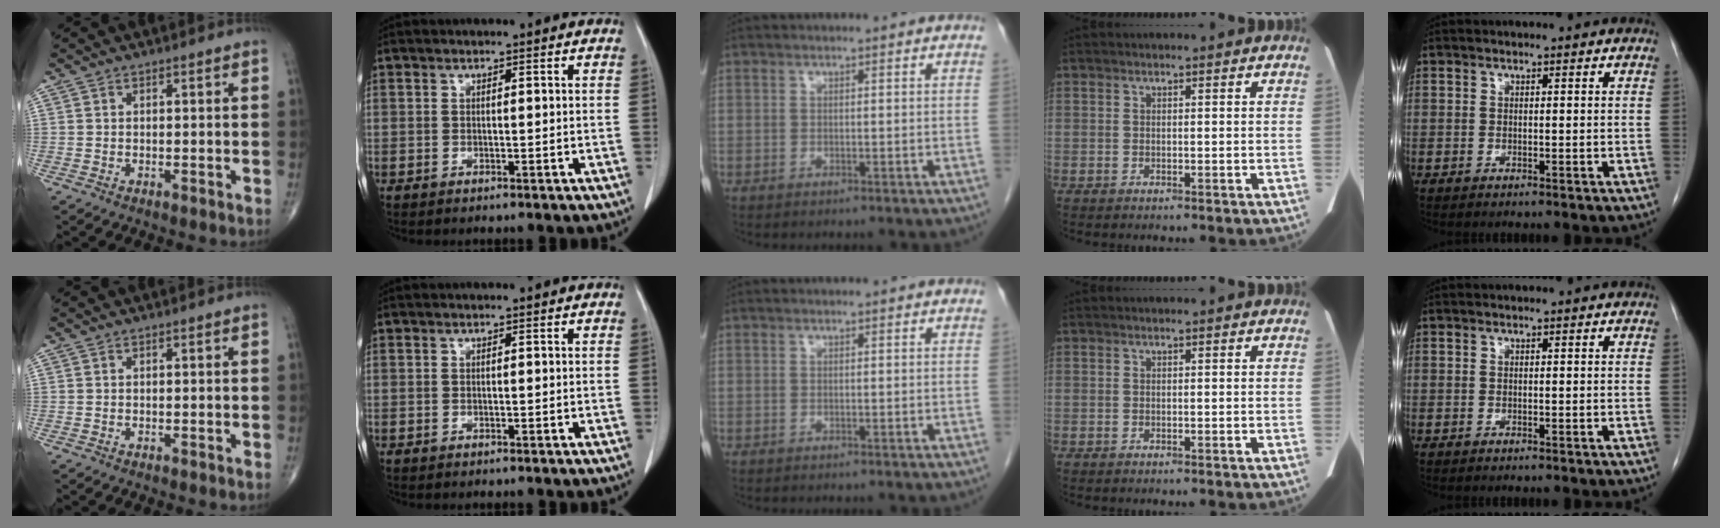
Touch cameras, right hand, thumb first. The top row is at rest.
{}